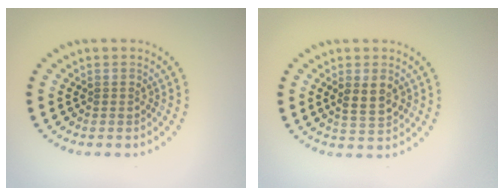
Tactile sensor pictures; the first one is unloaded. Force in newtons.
{"total": 2.5, "press": 2.5, "slide": 0.4}